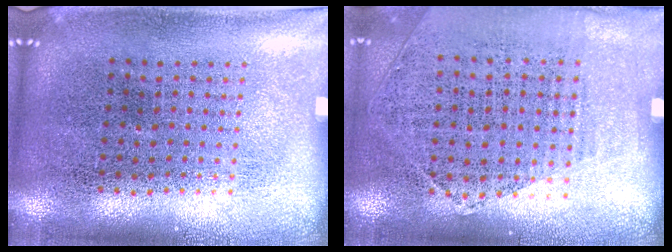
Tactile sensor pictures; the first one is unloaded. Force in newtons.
{"total": 1.2, "press": 1.0, "slide": 0.7}